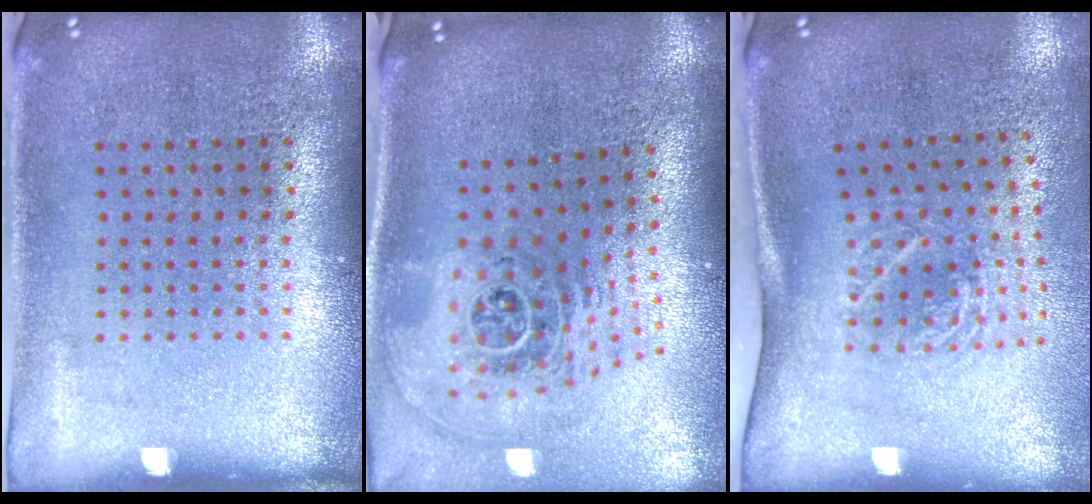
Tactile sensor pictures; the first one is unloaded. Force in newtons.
{"total": 2.6, "press": 1.8, "slide": 1.9}
{"total": 1.8, "press": 1.3, "slide": 1.3}